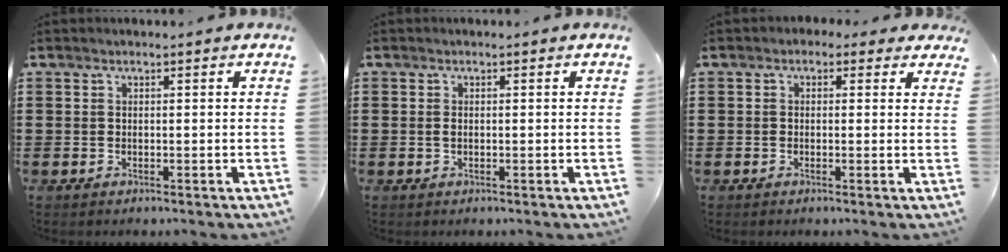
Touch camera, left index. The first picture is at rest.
{"total": 0.6, "force": [0.0, 0.4, 0.5], "torque": [-0.014, 0.000, -0.001]}
{"total": 1.4, "force": [0.3, 1.2, 0.6], "torque": [-0.017, 0.008, 0.003]}